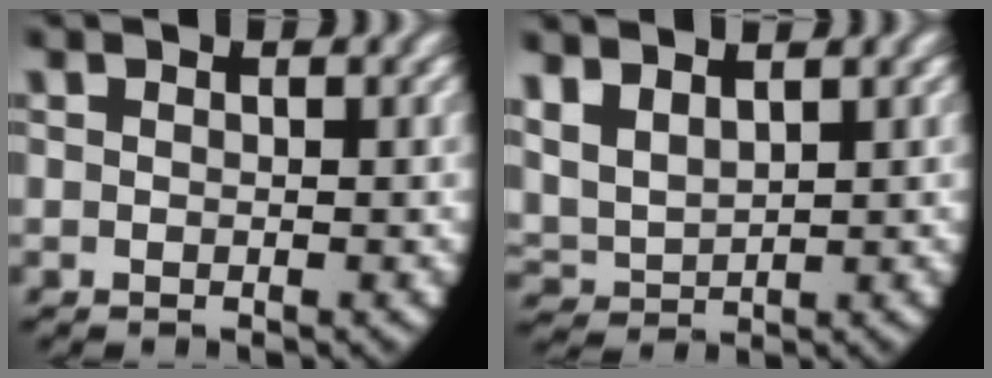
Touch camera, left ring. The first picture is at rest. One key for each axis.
{"total": 5.9, "fx": 2.0, "fy": 4.8, "fz": 2.6, "tx": -0.091, "ty": -0.006, "tz": 0.039}